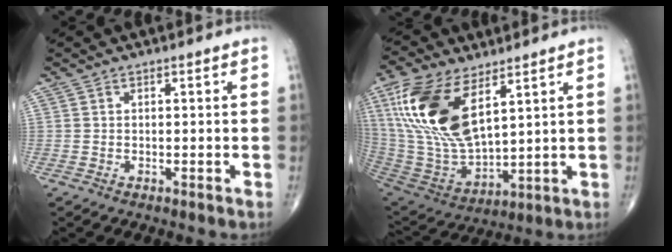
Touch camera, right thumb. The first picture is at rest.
{"total": 20.4, "force": [8.6, 9.5, 15.9], "torque": [-0.327, -0.035, 0.175]}